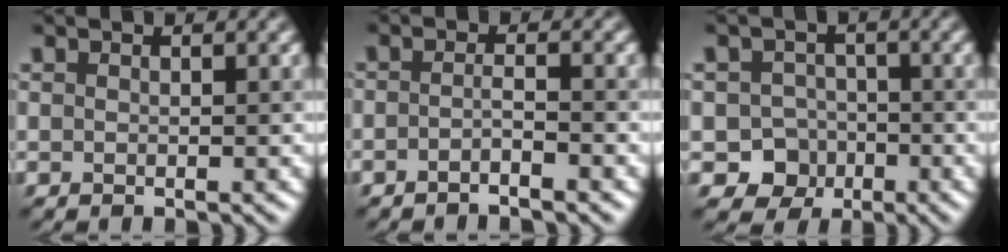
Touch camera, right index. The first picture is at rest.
{"total": 1.7, "force": [-1.1, 0.4, 1.3], "torque": [-0.014, 0.007, -0.025]}
{"total": 5.0, "force": [-1.9, 4.5, 0.9], "torque": [0.020, 0.003, -0.044]}